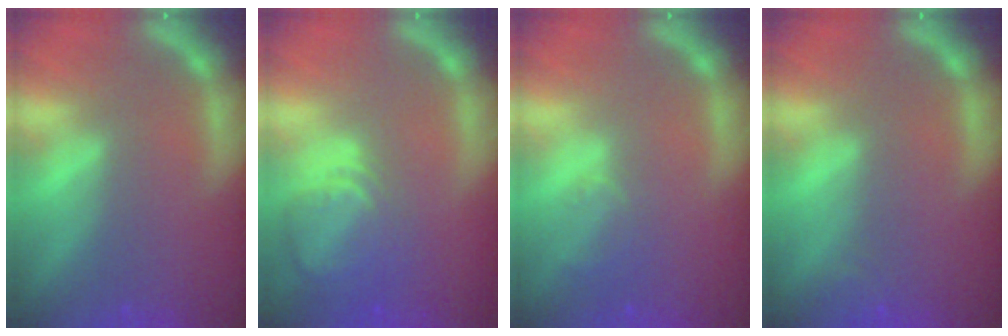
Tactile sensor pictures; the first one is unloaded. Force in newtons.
{"total": 6.1}
{"total": 2.0}
{"total": 1.4}